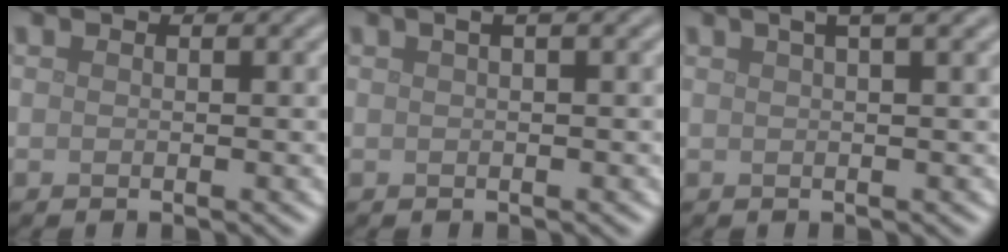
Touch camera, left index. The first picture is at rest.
{"total": 2.2, "force": [0.9, 0.8, 1.9], "torque": [-0.022, 0.005, 0.008]}
{"total": 4.1, "force": [2.4, 1.3, 3.0], "torque": [-0.021, 0.014, 0.011]}